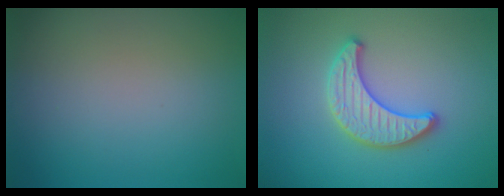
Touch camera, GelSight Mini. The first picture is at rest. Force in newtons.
{"total": 3.4, "press": 3.4, "slide": 0.0}